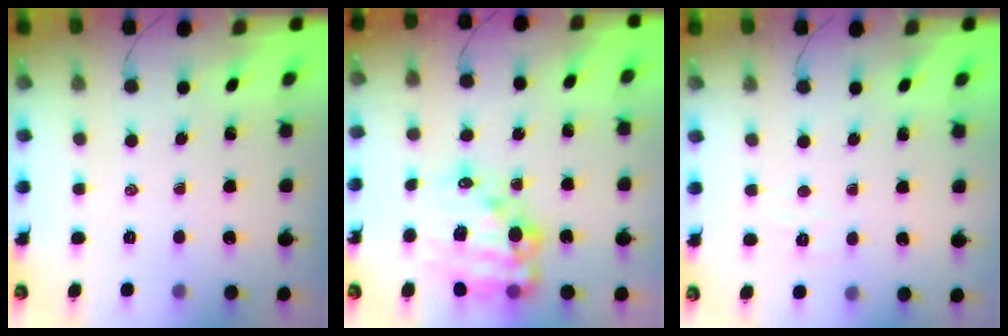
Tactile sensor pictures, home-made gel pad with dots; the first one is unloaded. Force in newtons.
{"total": 17.2, "press": 16.8, "slide": 3.8}
{"total": 3.0, "press": 2.9, "slide": 0.8}